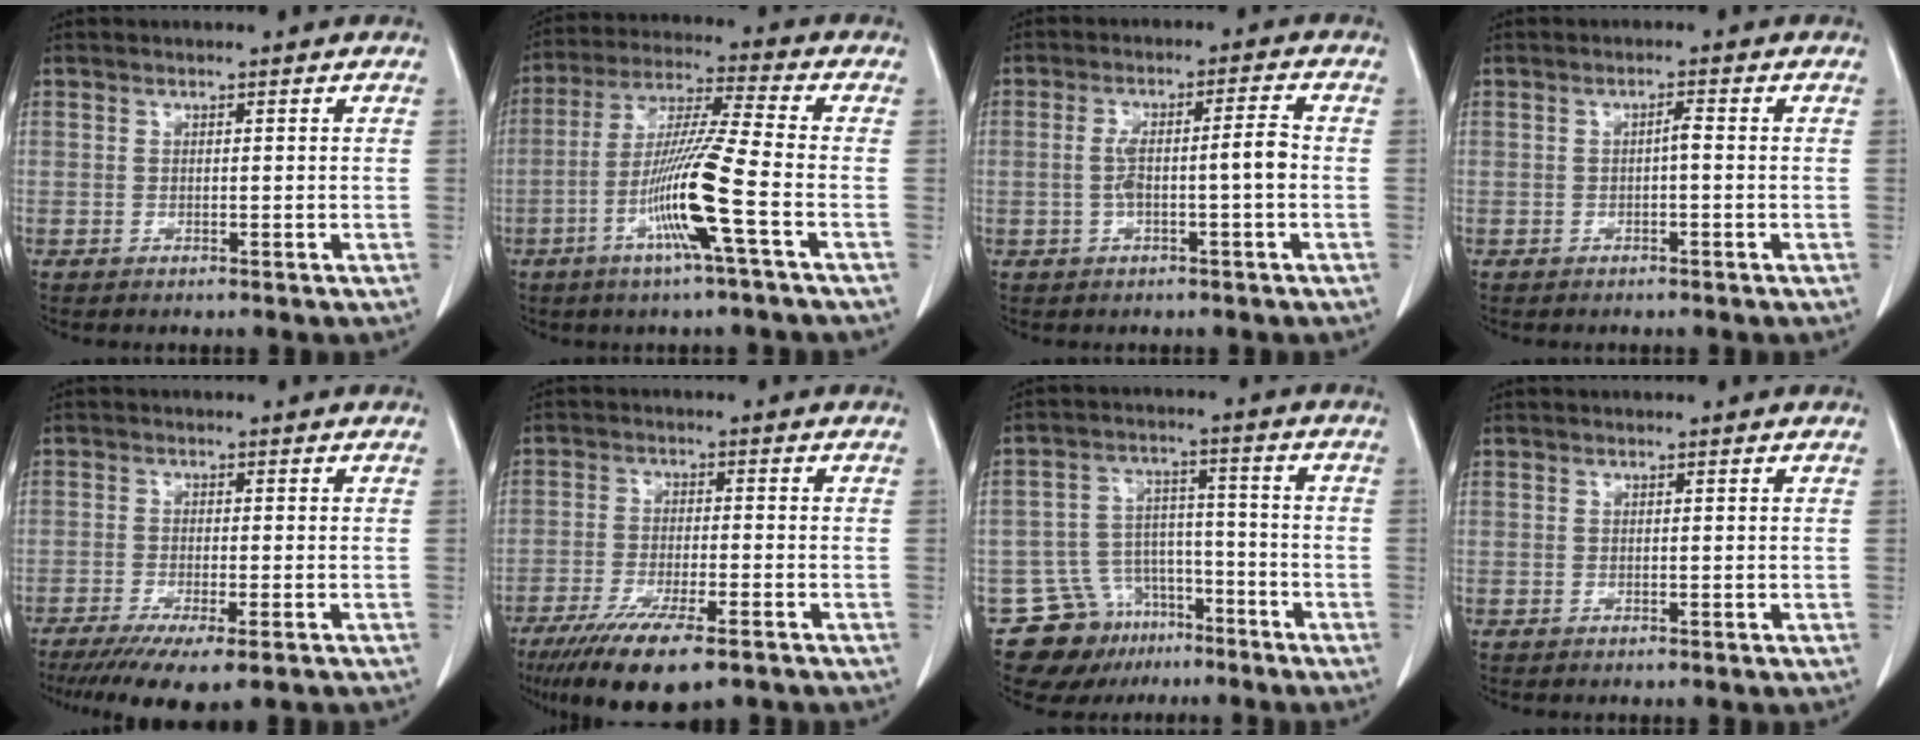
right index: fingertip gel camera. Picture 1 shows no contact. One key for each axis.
{"total": 12.4, "fx": -4.5, "fy": -1.1, "fz": 11.5, "tx": -0.226, "ty": -0.009, "tz": -0.092}
{"total": 5.8, "fx": -0.9, "fy": 0.6, "fz": 5.7, "tx": -0.108, "ty": 0.022, "tz": -0.011}
{"total": 1.3, "fx": -0.2, "fy": 0.1, "fz": 1.2, "tx": -0.020, "ty": 0.003, "tz": -0.003}
{"total": 10.3, "fx": -7.5, "fy": 1.6, "fz": 6.8, "tx": -0.098, "ty": -0.022, "tz": -0.114}
{"total": 12.3, "fx": -8.4, "fy": 2.4, "fz": 8.6, "tx": -0.145, "ty": -0.028, "tz": -0.133}
{"total": 10.8, "fx": -7.8, "fy": 7.1, "fz": 2.4, "tx": -0.040, "ty": 0.046, "tz": -0.119}
{"total": 0.0}